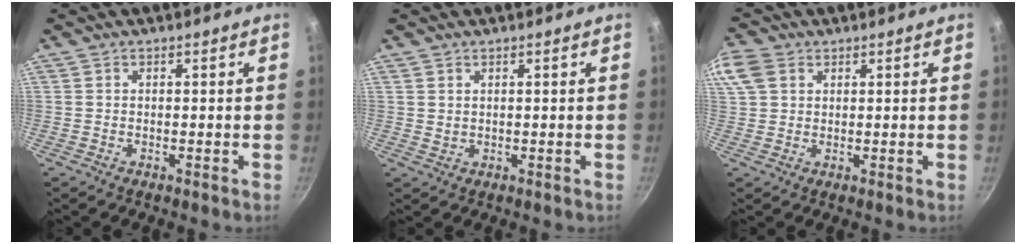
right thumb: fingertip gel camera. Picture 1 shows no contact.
{"total": 1.2, "force": [0.8, 0.9, 0.3], "torque": [0.000, -0.009, 0.014]}
{"total": 7.1, "force": [3.1, 5.2, 3.8], "torque": [-0.076, 0.008, 0.057]}